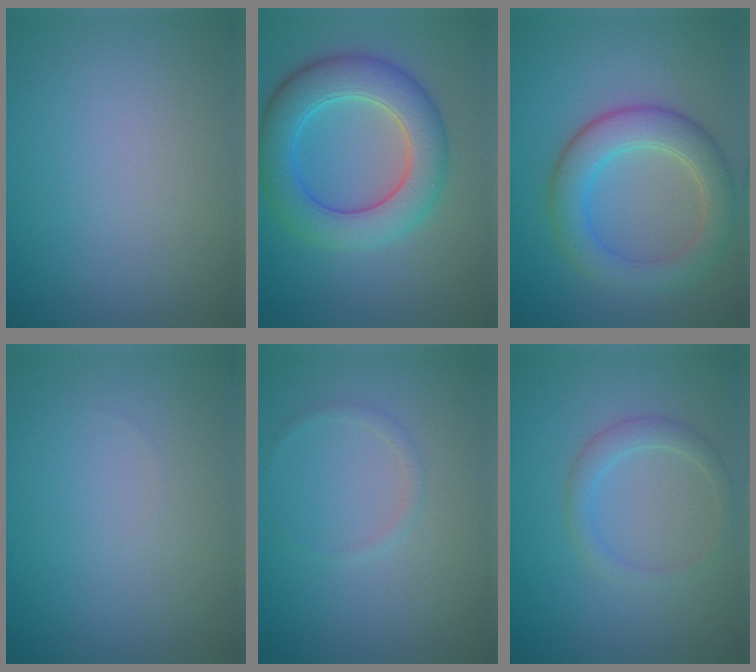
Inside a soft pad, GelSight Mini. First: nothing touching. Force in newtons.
{"total": 7.3, "press": 7.3, "slide": 0.3}
{"total": 5.5, "press": 5.4, "slide": 0.3}
{"total": 0.0}
{"total": 0.8, "press": 0.8, "slide": 0.0}
{"total": 2.0, "press": 2.0, "slide": 0.1}